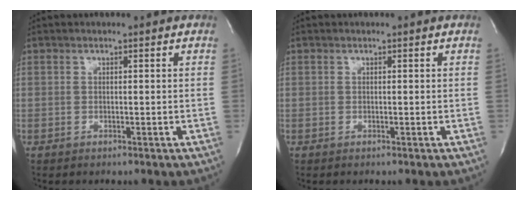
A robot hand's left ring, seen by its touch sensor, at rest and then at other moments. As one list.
[{"total": 0.0}]